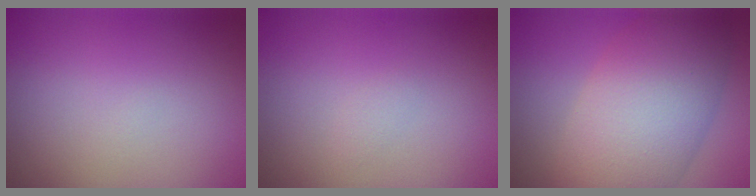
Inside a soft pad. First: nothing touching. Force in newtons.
{"total": 0.7, "press": 0.7, "slide": 0.1}
{"total": 10.5, "press": 10.5, "slide": 0.5}